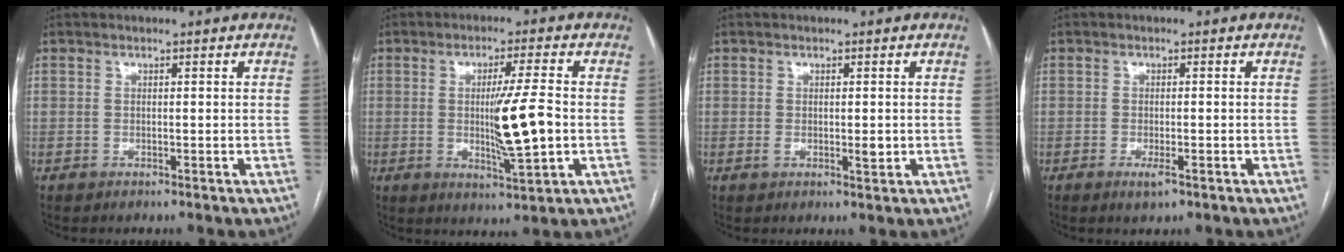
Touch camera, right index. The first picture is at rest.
{"total": 9.1, "force": [-0.7, -0.2, 9.1], "torque": [-0.152, -0.015, -0.012]}
{"total": 2.1, "force": [-0.3, 0.8, 2.0], "torque": [-0.031, -0.004, -0.001]}
{"total": 2.2, "force": [-1.3, 0.5, 1.7], "torque": [-0.027, -0.001, -0.019]}